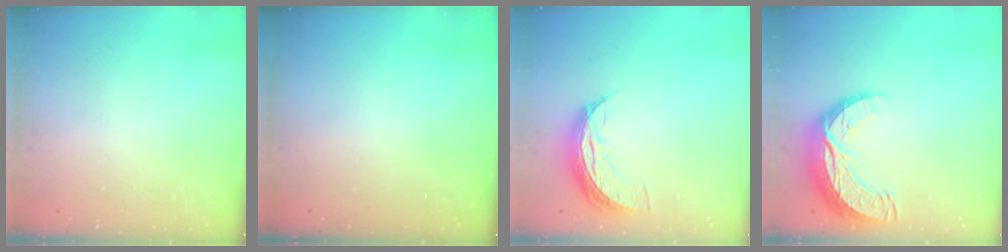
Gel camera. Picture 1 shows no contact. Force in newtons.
{"total": 0.0}
{"total": 8.3, "press": 8.3, "slide": 0.5}
{"total": 12.7, "press": 12.6, "slide": 0.9}